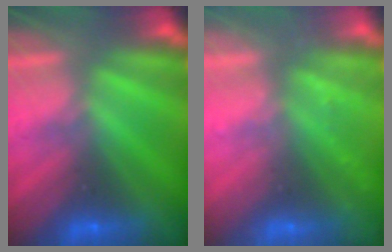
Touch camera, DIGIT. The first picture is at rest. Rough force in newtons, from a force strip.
{"total": 2.2}